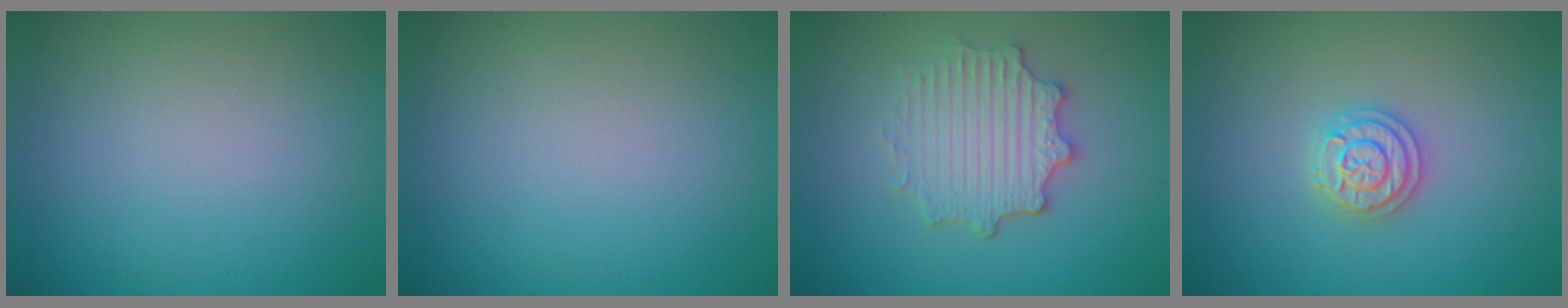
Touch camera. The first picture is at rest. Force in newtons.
{"total": 0.0}
{"total": 4.2, "press": 3.5, "slide": 2.3}
{"total": 2.3, "press": 2.3, "slide": 0.5}